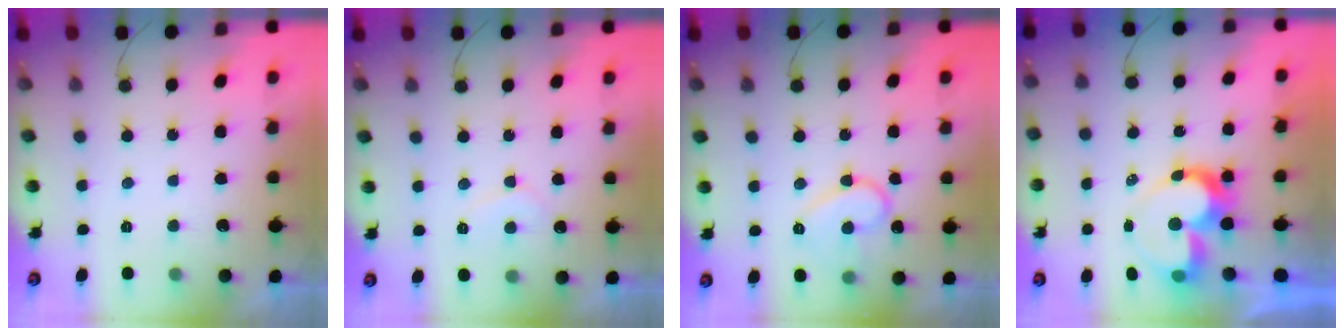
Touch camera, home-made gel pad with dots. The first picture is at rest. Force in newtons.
{"total": 6.1, "press": 6.1, "slide": 0.3}
{"total": 11.4, "press": 11.3, "slide": 0.9}
{"total": 10.7, "press": 10.6, "slide": 1.2}